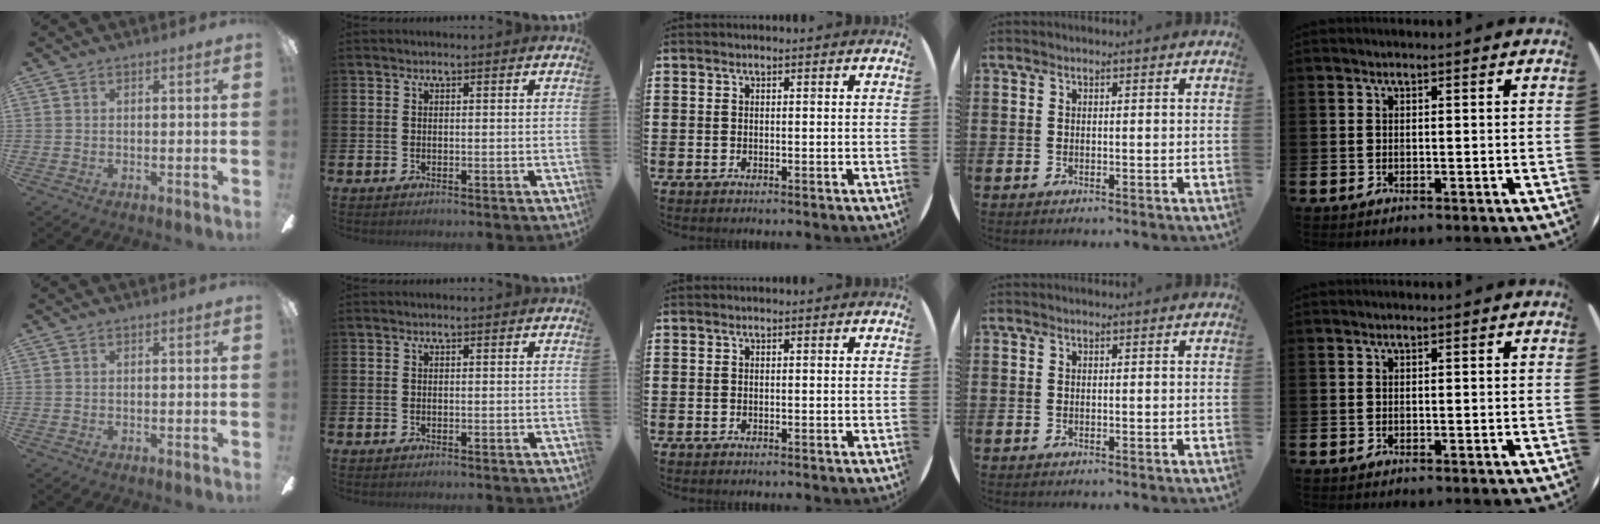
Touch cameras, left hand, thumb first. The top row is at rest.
{}